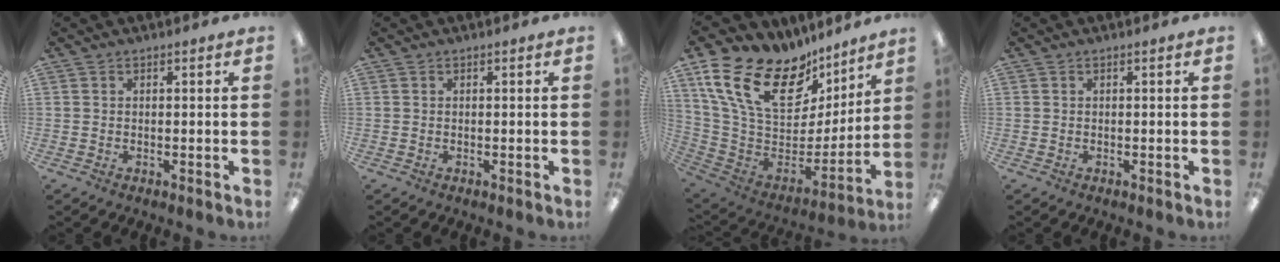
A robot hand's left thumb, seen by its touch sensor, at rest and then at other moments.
{"total": 0.0}
{"total": 23.1, "force": [13.9, 12.7, 13.3], "torque": [-0.251, -0.093, 0.258]}
{"total": 0.0}